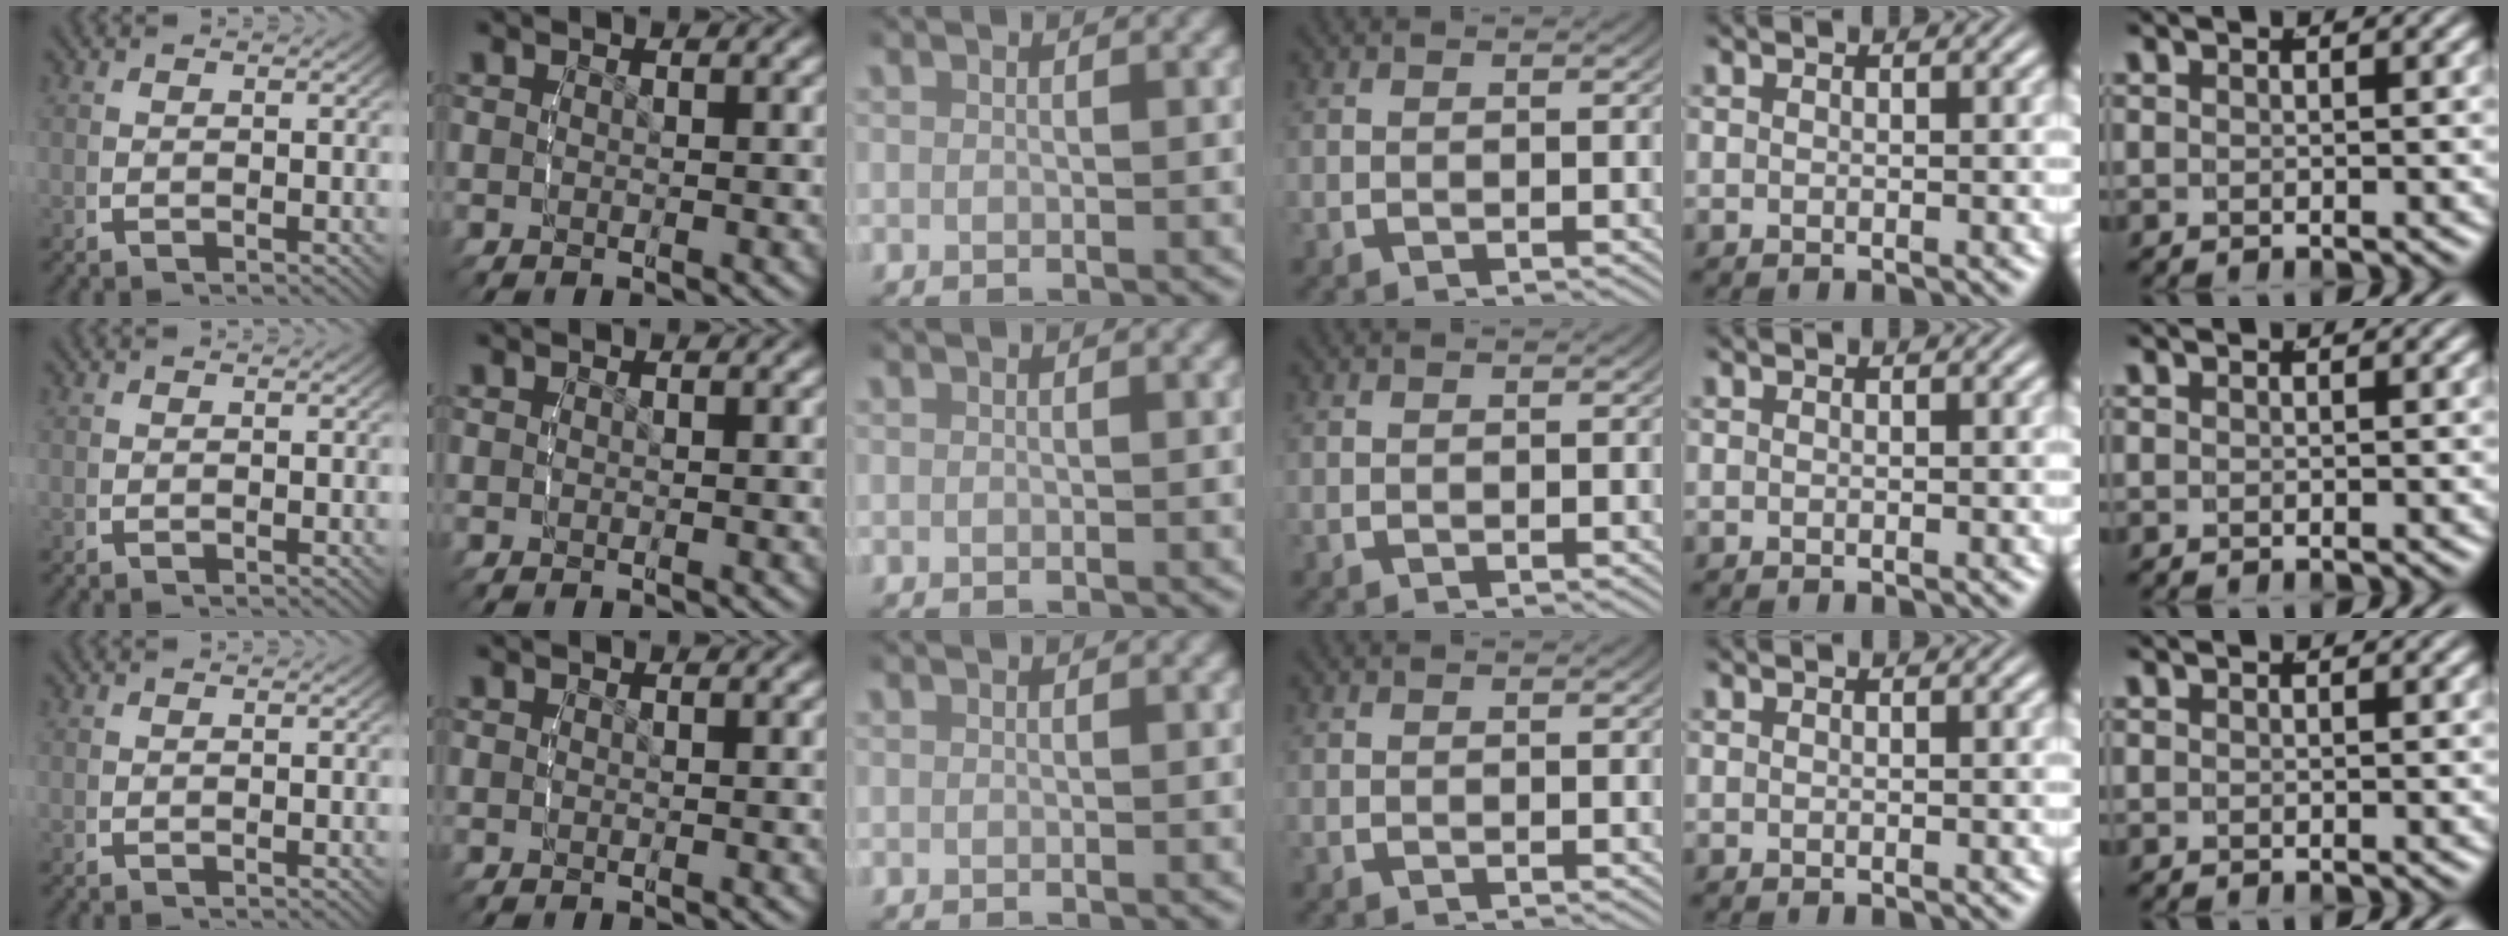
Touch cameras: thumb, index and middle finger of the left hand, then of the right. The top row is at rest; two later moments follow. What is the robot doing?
{"motion": "lift_and_place", "object": "bottle cap"}